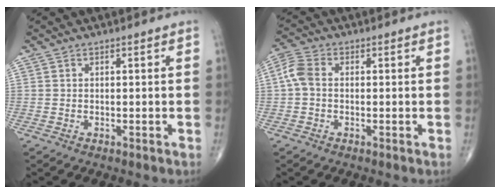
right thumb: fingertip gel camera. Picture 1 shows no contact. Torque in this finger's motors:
{"motor_torque": [-0.47, 0.50, 0.02, -0.05, 0.09]}